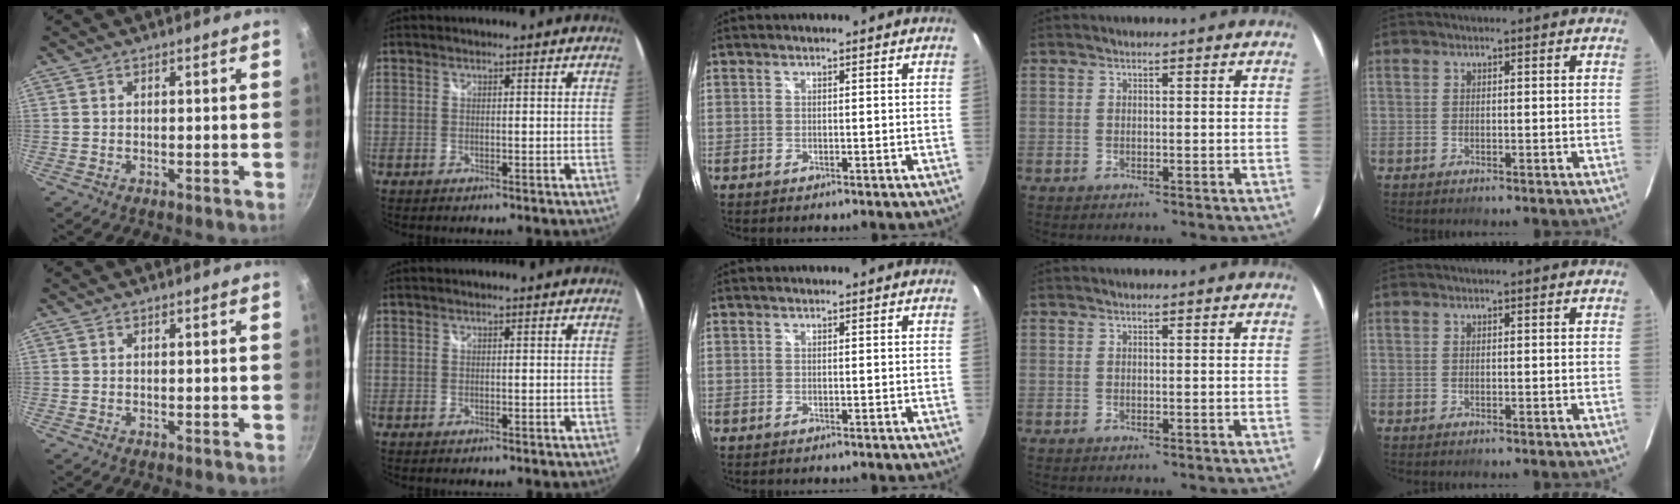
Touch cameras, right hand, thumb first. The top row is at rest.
{}